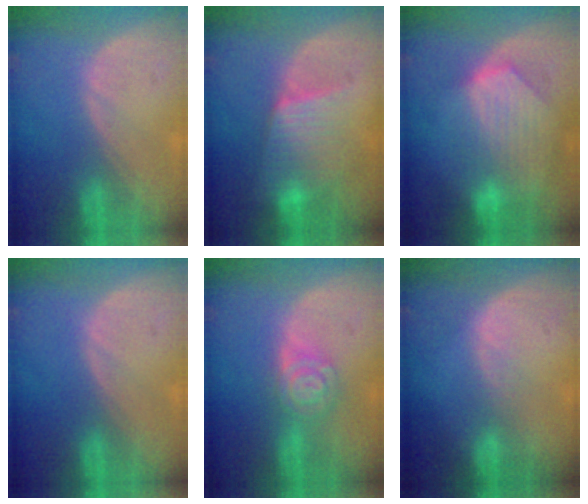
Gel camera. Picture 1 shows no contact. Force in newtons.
{"total": 6.3, "press": 6.3, "slide": 0.8}
{"total": 8.7, "press": 7.9, "slide": 3.7}
{"total": 0.0}
{"total": 5.4, "press": 5.3, "slide": 0.4}
{"total": 1.6, "press": 1.6, "slide": 0.1}